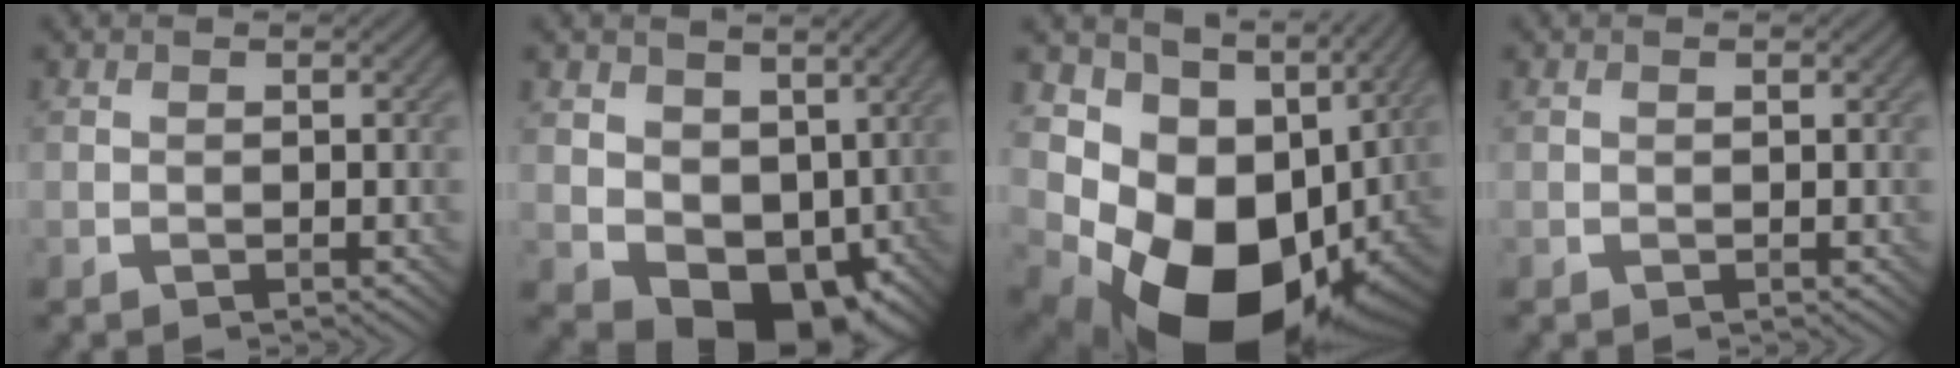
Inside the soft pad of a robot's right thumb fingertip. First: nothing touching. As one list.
[{"total": 9.8, "force": [1.0, 7.4, 6.3], "torque": [-0.121, -0.022, 0.018]}, {"total": 18.3, "force": [-1.4, 13.8, 12.0], "torque": [-0.206, -0.049, 0.015]}, {"total": 0.0}]